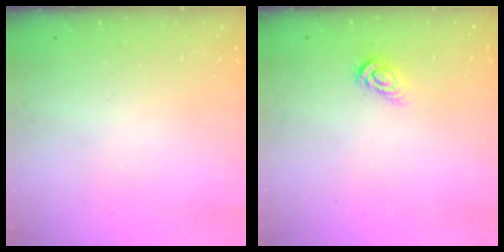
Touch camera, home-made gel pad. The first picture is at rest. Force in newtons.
{"total": 5.9, "press": 5.9, "slide": 0.4}